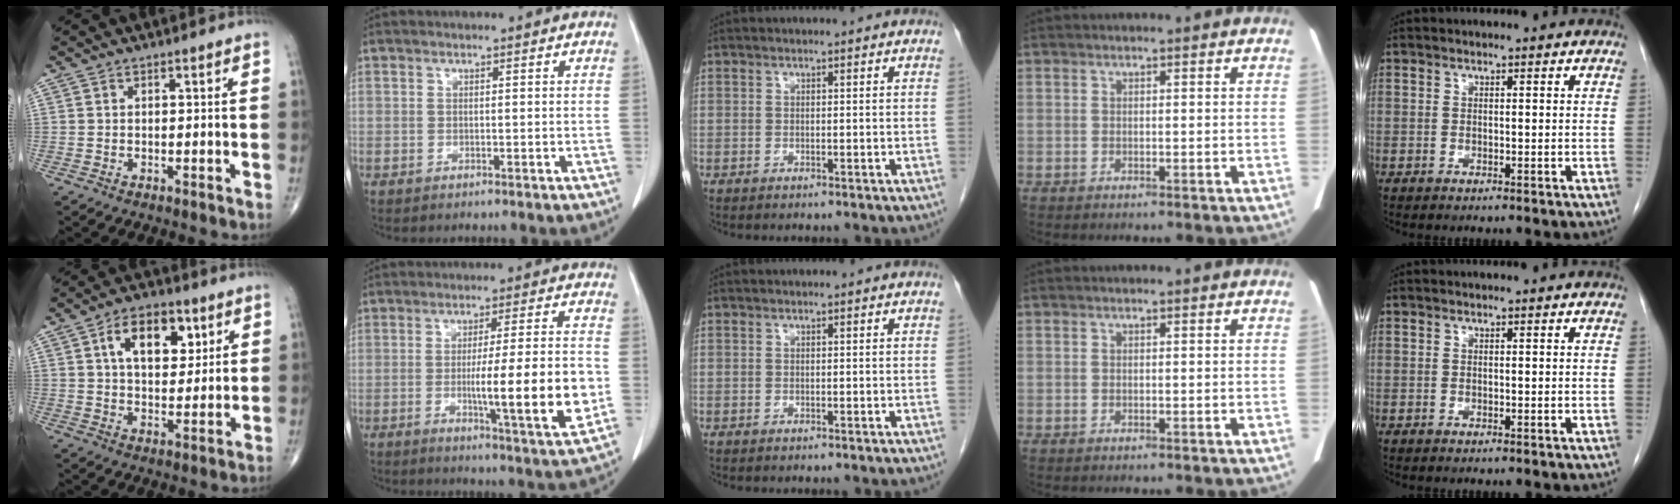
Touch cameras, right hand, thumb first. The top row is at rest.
{"thumb": {"total": 12.1, "force": [4.5, 7.1, 8.8], "torque": [-0.105, -0.009, 0.071]}, "index": {"total": 13.4, "force": [-2.4, -0.1, 13.1], "torque": [-0.201, -0.017, -0.038]}}